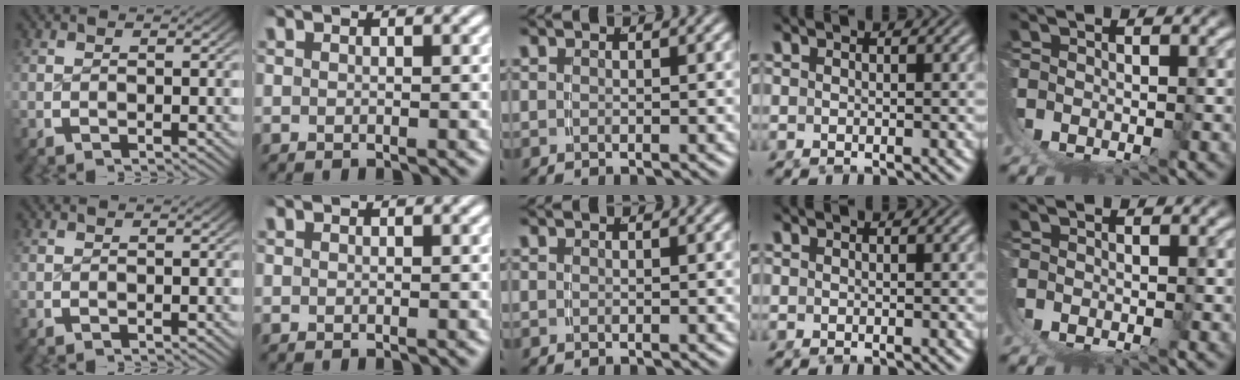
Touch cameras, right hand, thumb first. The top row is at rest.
{}